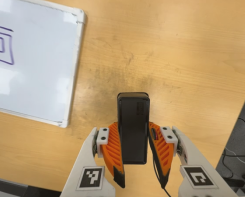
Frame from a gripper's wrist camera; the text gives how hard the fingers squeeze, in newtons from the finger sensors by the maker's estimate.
{"total": 6.1, "left": 4.3, "right": 7.8}